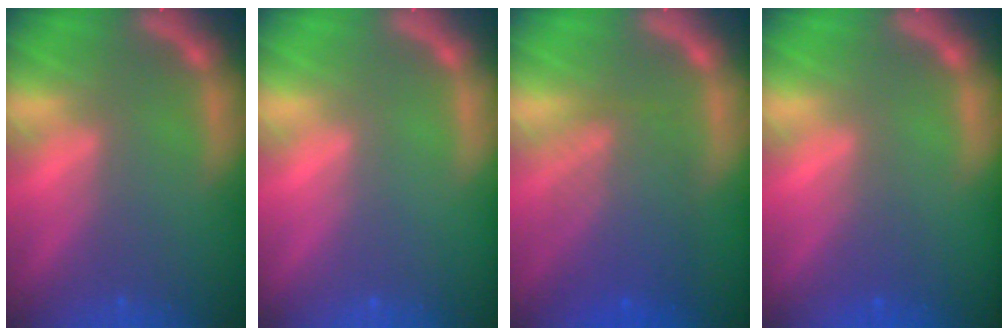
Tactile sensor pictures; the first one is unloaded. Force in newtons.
{"total": 0.0}
{"total": 6.6}
{"total": 1.5}